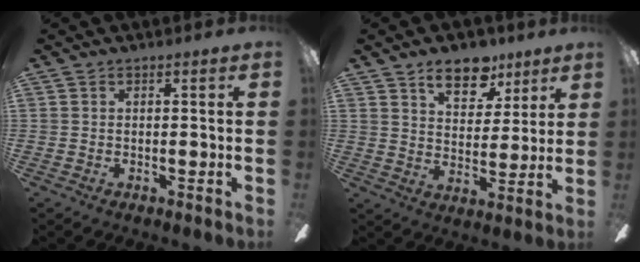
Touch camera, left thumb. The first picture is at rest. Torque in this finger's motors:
{"motor_torque": [0.92, 0.42, 0.51, -0.60, 0.01]}